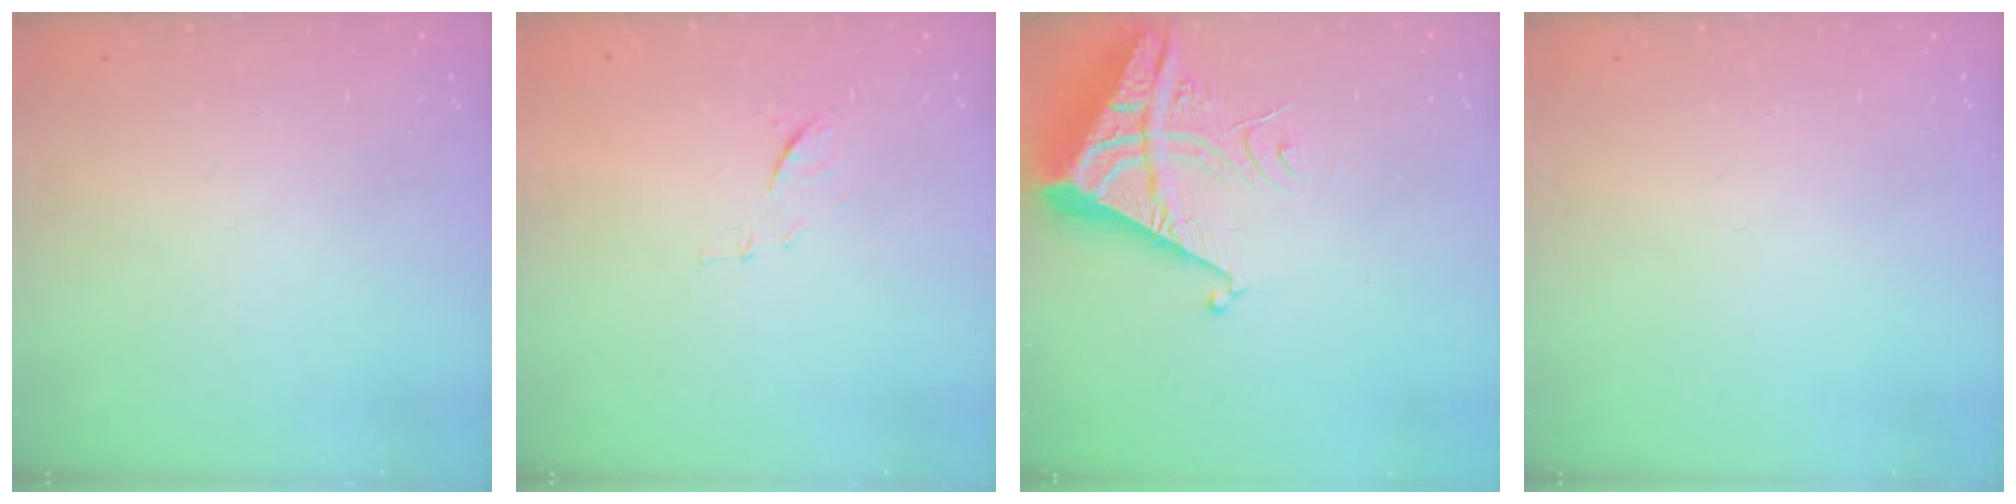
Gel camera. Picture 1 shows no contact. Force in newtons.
{"total": 6.2, "press": 6.2, "slide": 1.0}
{"total": 7.0, "press": 6.9, "slide": 0.7}
{"total": 0.0}